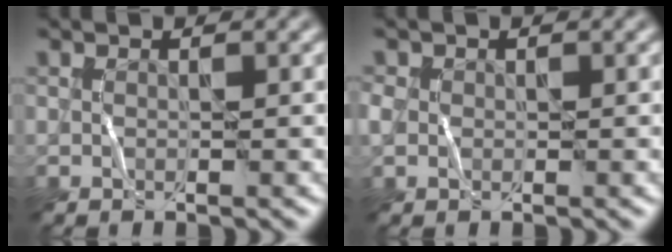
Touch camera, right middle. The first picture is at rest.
{"total": 0.8, "force": [0.1, 0.7, -0.1], "torque": [-0.001, 0.003, 0.004]}